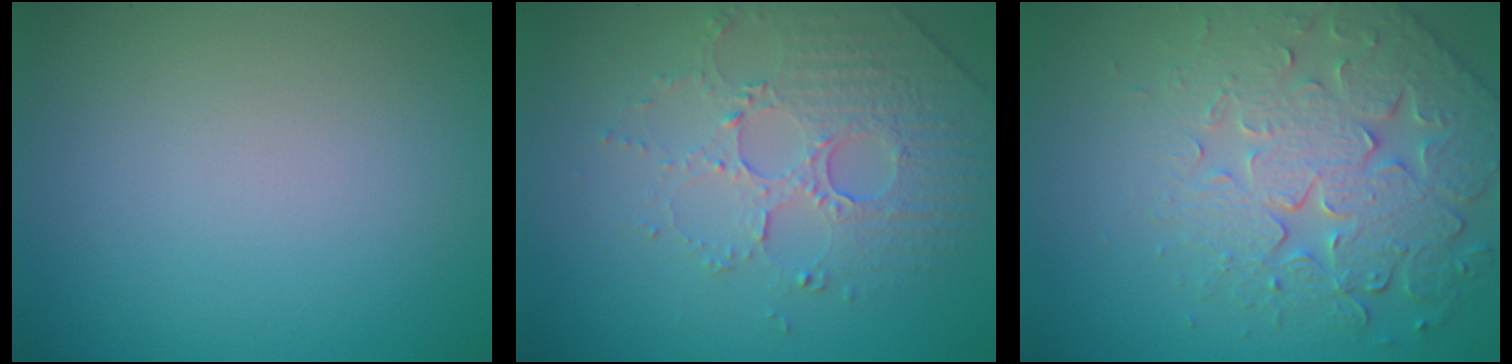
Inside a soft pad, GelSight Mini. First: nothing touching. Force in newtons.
{"total": 5.0, "press": 3.5, "slide": 3.6}
{"total": 6.4, "press": 5.5, "slide": 3.4}